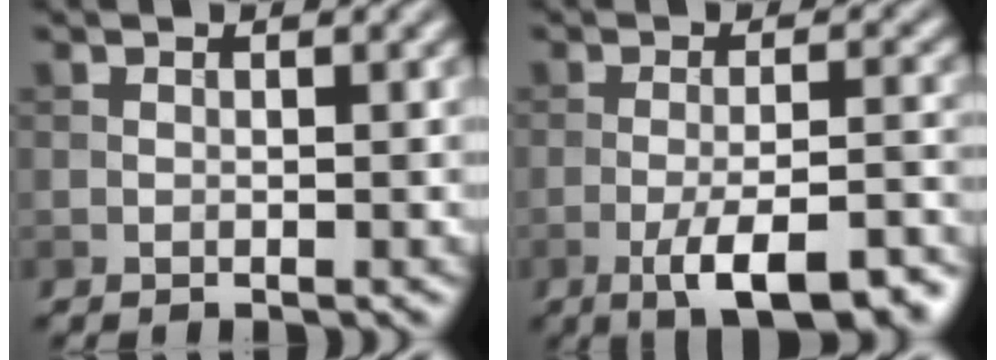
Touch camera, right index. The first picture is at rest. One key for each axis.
{"total": 8.3, "fx": -4.6, "fy": 2.3, "fz": 6.5, "tx": -0.102, "ty": -0.005, "tz": -0.070}